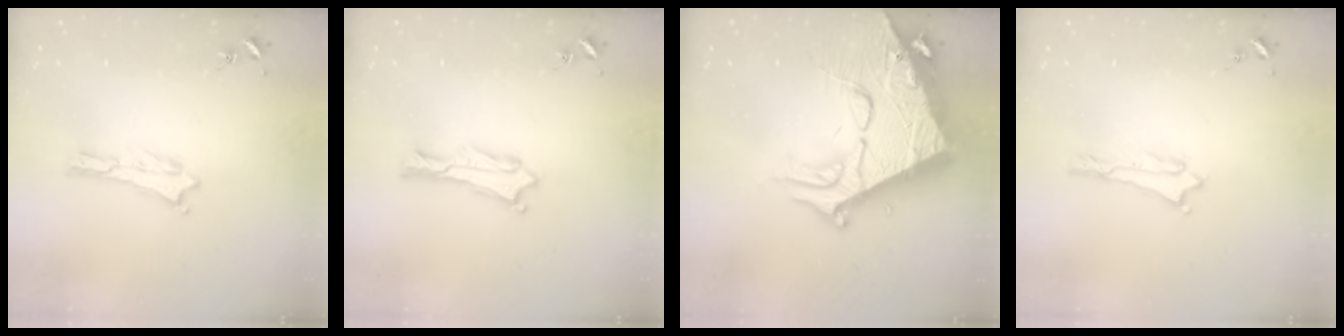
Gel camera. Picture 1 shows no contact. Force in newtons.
{"total": 0.8, "press": 0.7, "slide": 0.2}
{"total": 15.8, "press": 15.7, "slide": 1.8}
{"total": 0.0}